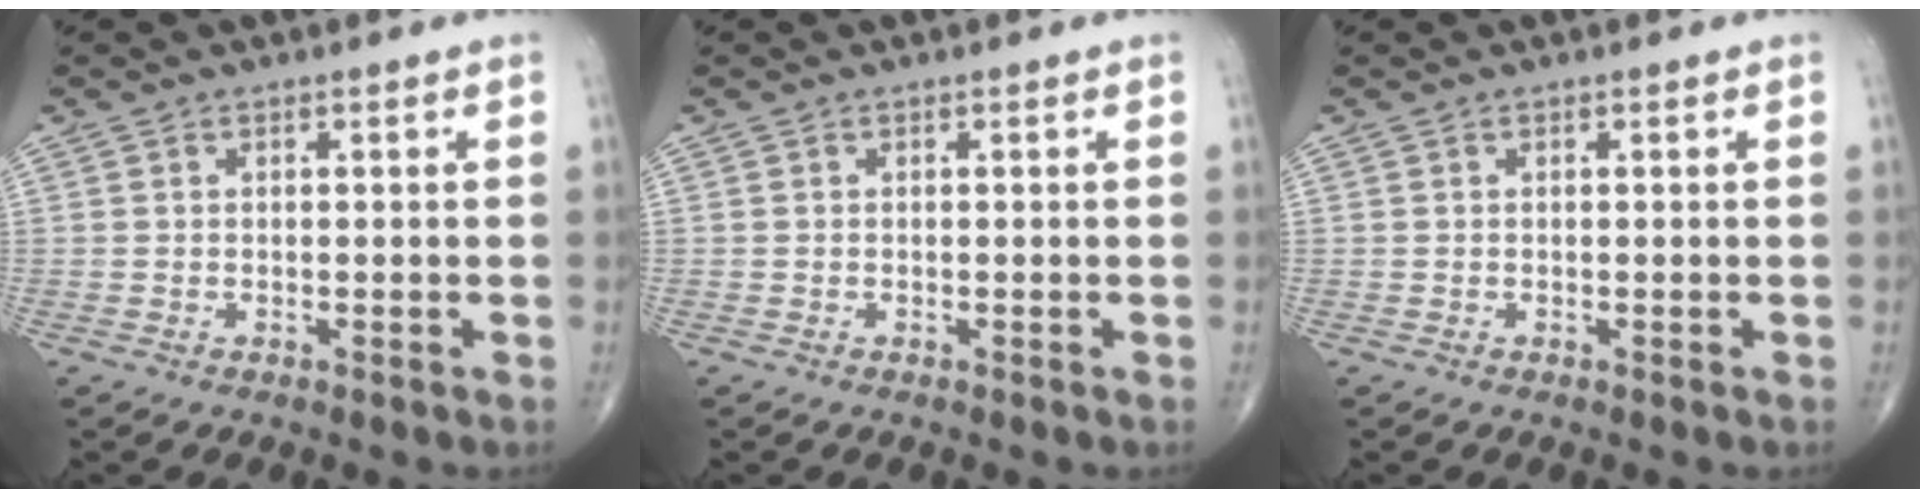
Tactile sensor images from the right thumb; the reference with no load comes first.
{"total": 0.0}
{"total": 0.0}